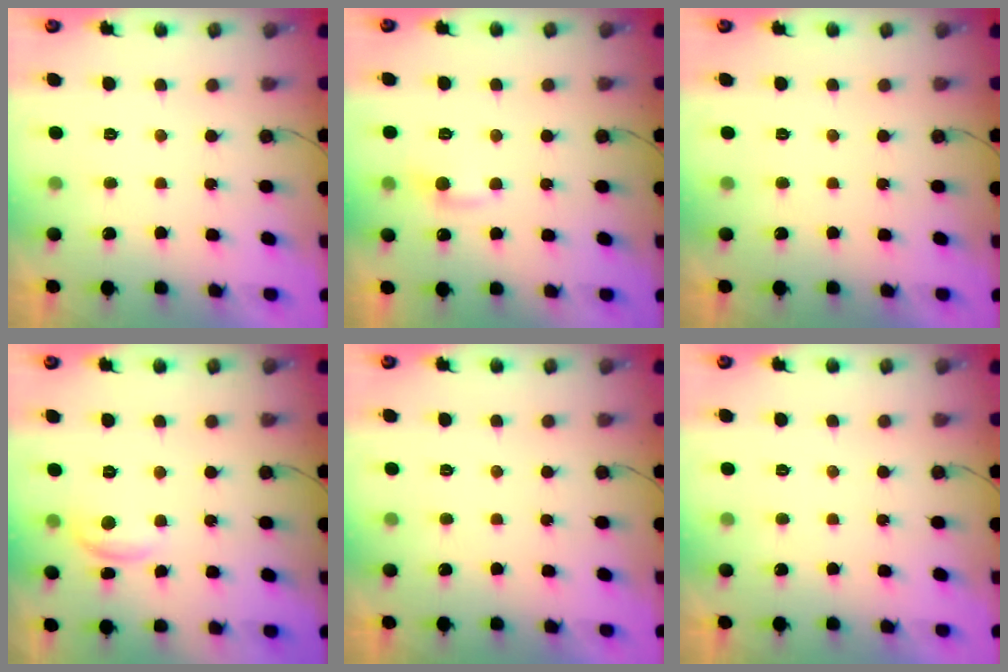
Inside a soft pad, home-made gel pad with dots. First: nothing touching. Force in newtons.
{"total": 4.6, "press": 4.6, "slide": 0.6}
{"total": 0.0}
{"total": 6.5, "press": 6.5, "slide": 0.3}
{"total": 0.0}
{"total": 0.0}